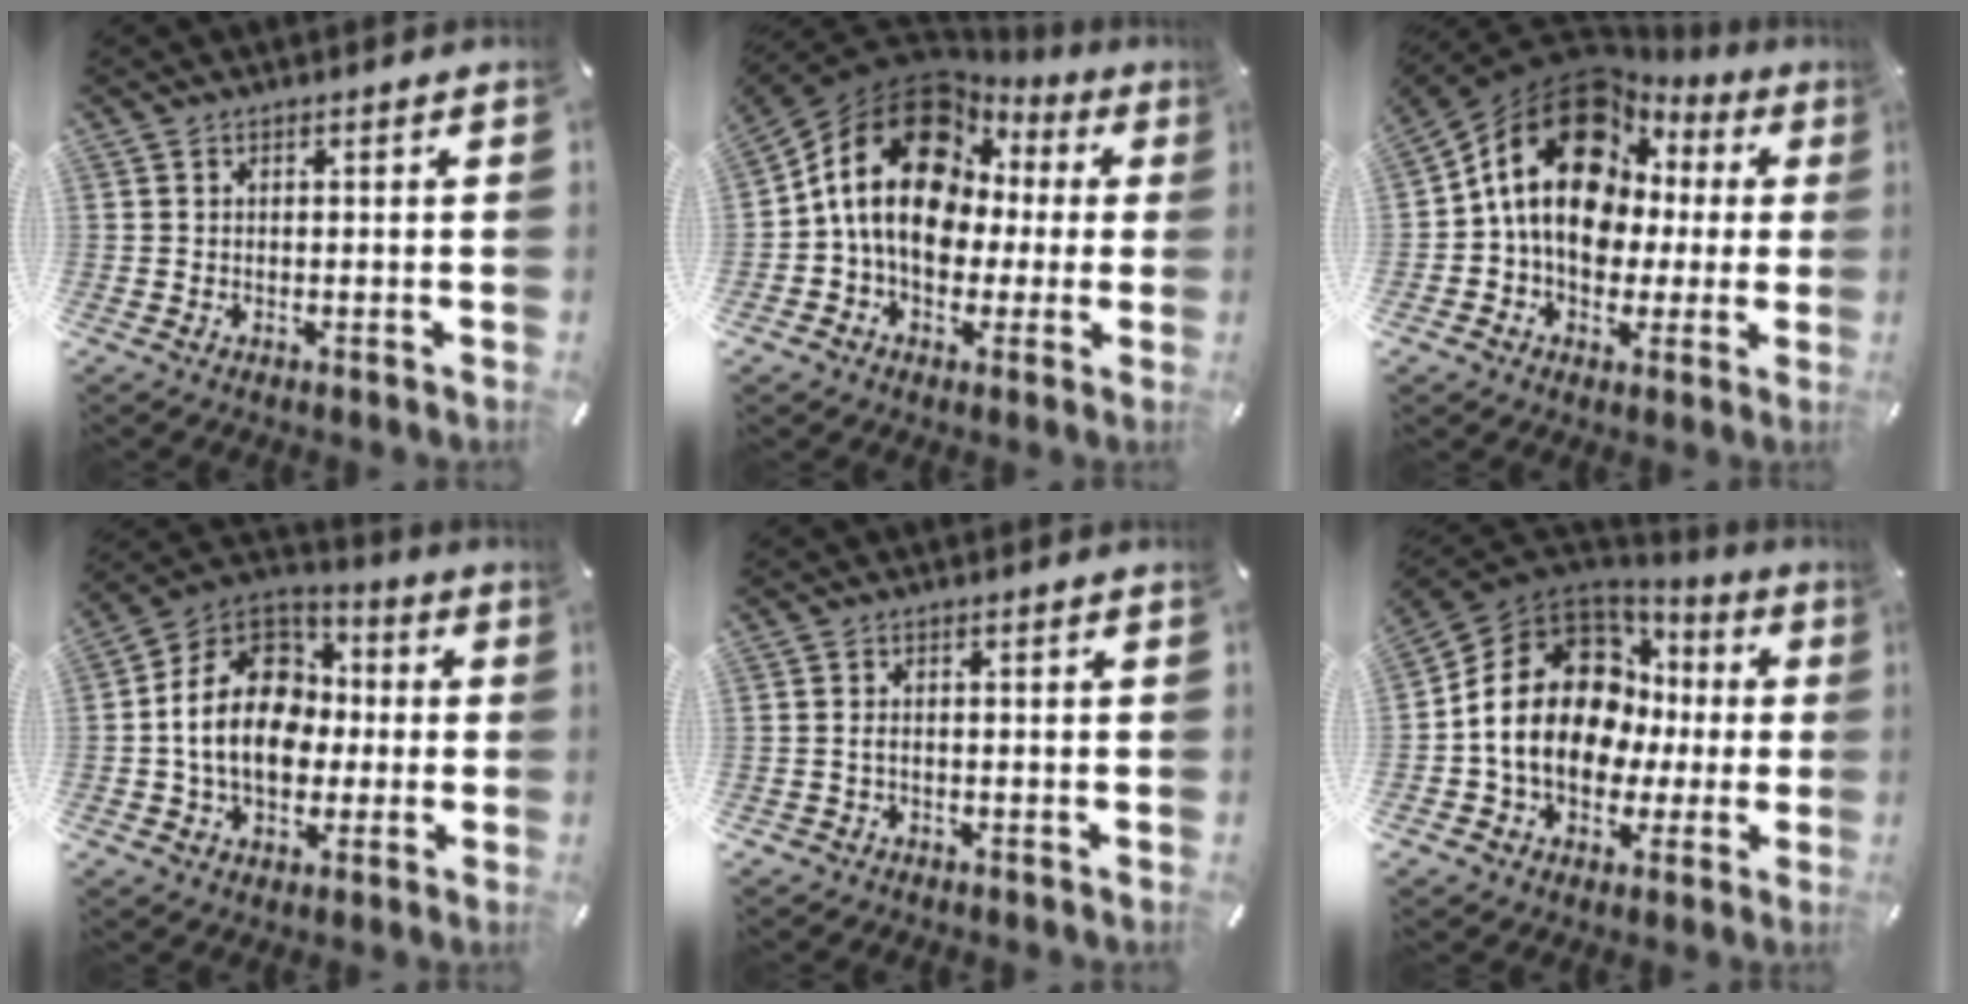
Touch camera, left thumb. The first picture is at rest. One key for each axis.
{"total": 18.4, "fx": 3.0, "fy": 14.5, "fz": 10.8, "tx": -0.210, "ty": -0.012, "tz": 0.055}
{"total": 18.0, "fx": 4.0, "fy": 14.1, "fz": 10.4, "tx": -0.195, "ty": -0.021, "tz": 0.073}
{"total": 17.7, "fx": -1.5, "fy": 14.2, "fz": 10.5, "tx": -0.218, "ty": 0.020, "tz": -0.031}
{"total": 1.7, "fx": -0.6, "fy": 1.3, "fz": 1.0, "tx": -0.022, "ty": 0.004, "tz": -0.013}
{"total": 20.2, "fx": 1.0, "fy": 15.5, "fz": 12.9, "tx": -0.262, "ty": 0.002, "tz": 0.021}